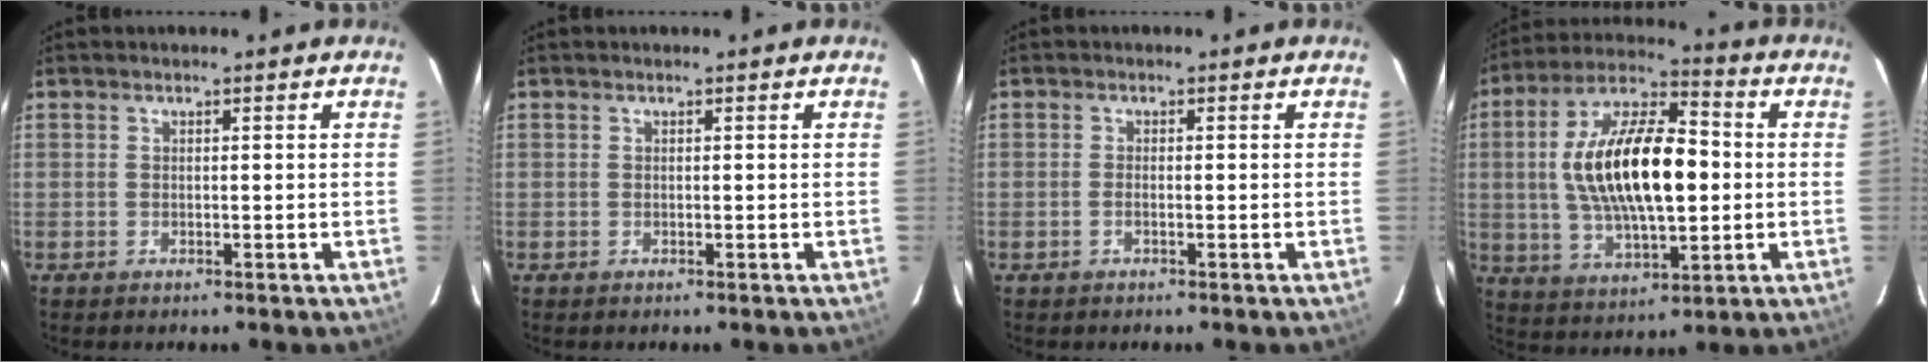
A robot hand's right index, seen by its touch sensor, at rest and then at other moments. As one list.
[{"total": 0.0}, {"total": 0.9, "force": [-0.4, 0.4, 0.7], "torque": [-0.017, 0.001, -0.009]}, {"total": 20.0, "force": [0.5, 8.5, 18.1], "torque": [-0.339, 0.015, 0.011]}]